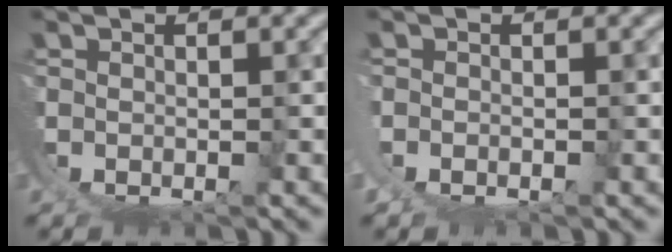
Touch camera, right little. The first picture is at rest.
{"total": 0.9, "force": [0.2, 0.7, 0.6], "torque": [-0.016, -0.001, 0.003]}